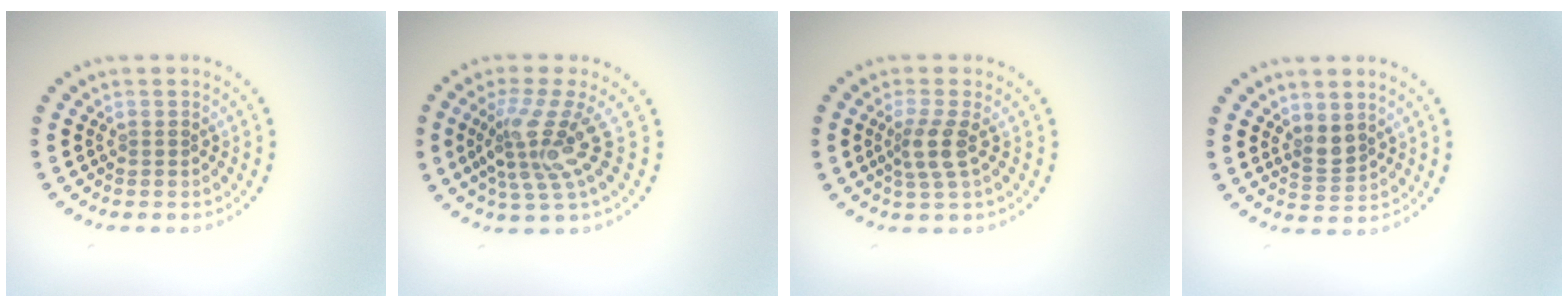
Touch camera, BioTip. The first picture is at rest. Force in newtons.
{"total": 4.3, "press": 3.2, "slide": 2.9}
{"total": 2.5, "press": 2.0, "slide": 1.6}
{"total": 2.1, "press": 1.7, "slide": 1.2}